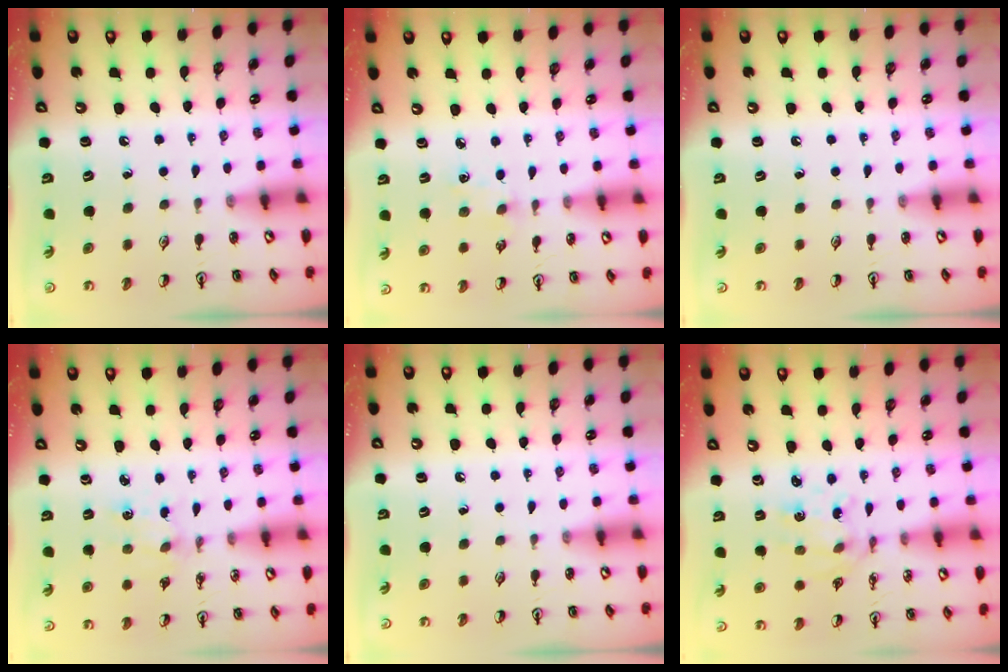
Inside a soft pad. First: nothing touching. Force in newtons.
{"total": 1.7, "press": 1.7, "slide": 0.3}
{"total": 0.0}
{"total": 2.8, "press": 2.8, "slide": 0.4}
{"total": 0.0}
{"total": 2.9, "press": 2.7, "slide": 1.0}